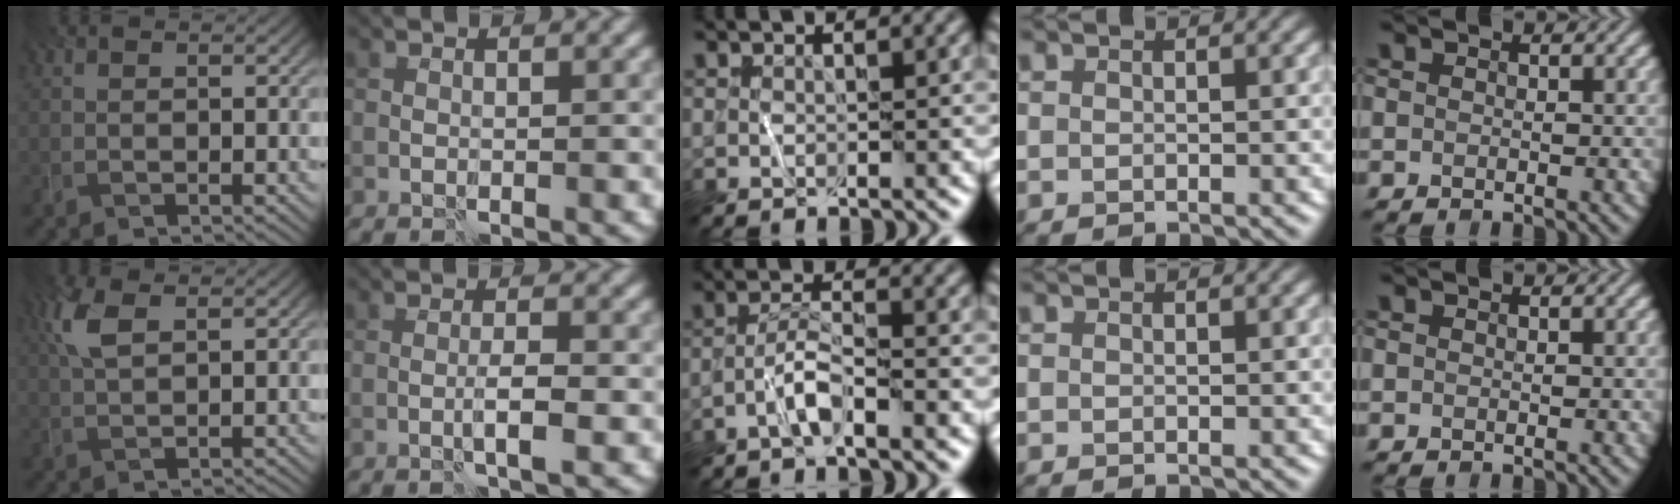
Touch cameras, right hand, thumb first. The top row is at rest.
{"thumb": {"total": 4.4, "force": [1.8, 1.8, 3.6], "torque": [-0.099, 0.009, 0.037]}, "index": {"total": 1.9, "force": [-0.4, 0.2, 1.8], "torque": [-0.031, 0.003, -0.011]}, "middle": {"total": 2.5, "force": [-1.6, 0.2, 1.9], "torque": [-0.036, 0.009, -0.038]}}